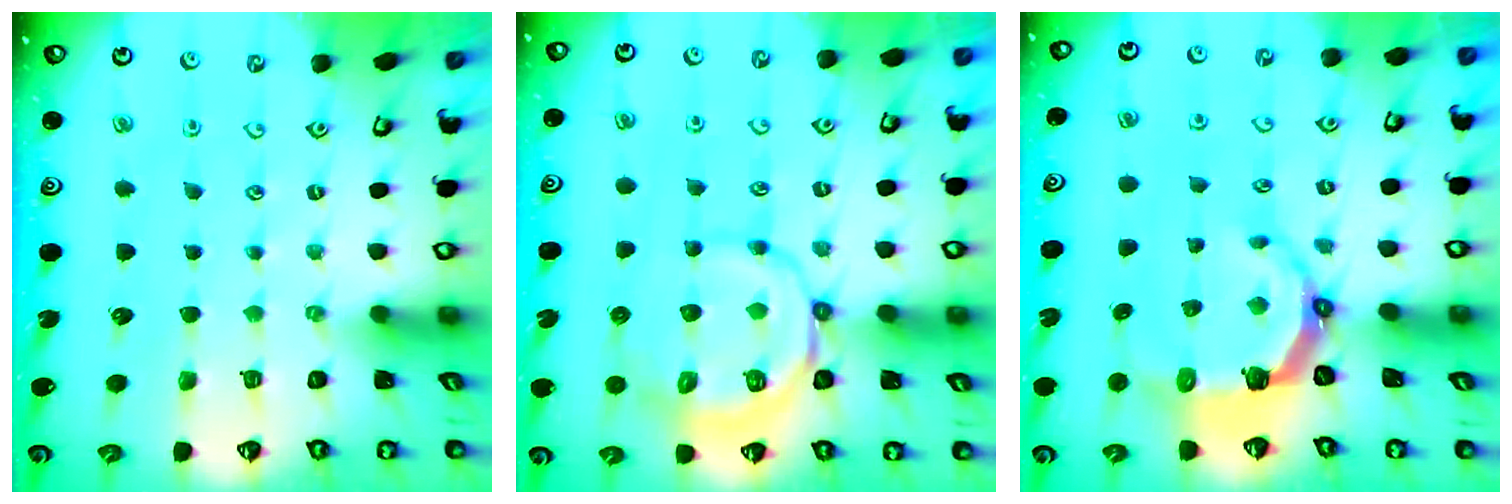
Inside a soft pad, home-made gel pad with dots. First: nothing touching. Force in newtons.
{"total": 11.3, "press": 11.1, "slide": 2.3}
{"total": 7.5, "press": 5.8, "slide": 4.7}